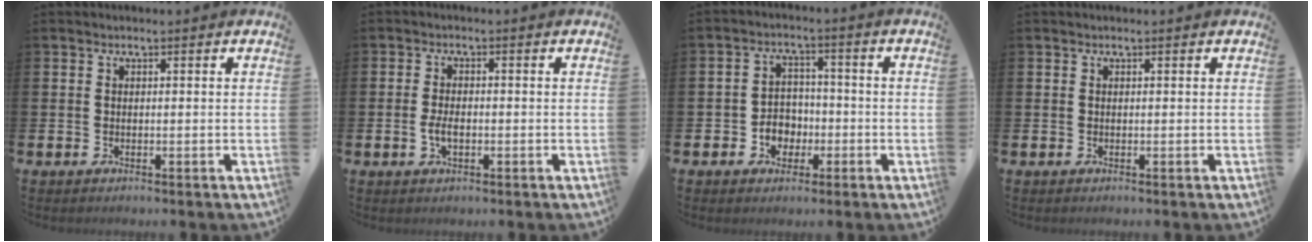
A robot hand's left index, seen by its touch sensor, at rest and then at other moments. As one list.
[{"total": 2.6, "force": [-0.5, 1.4, 2.2], "torque": [-0.036, 0.001, -0.011]}, {"total": 3.9, "force": [-1.3, 3.4, 1.4], "torque": [-0.023, -0.001, -0.034]}, {"total": 0.0}]